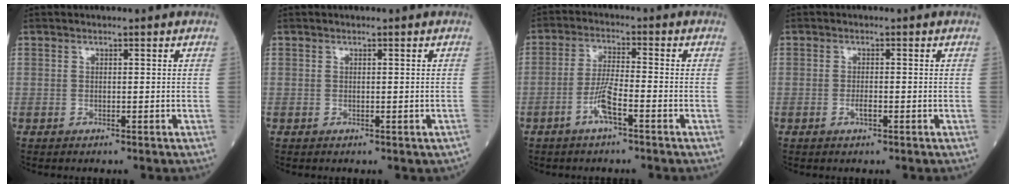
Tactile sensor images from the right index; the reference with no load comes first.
{"total": 0.0}
{"total": 5.0, "force": [-2.5, 0.3, 4.3], "torque": [-0.088, 0.003, -0.052]}
{"total": 1.3, "force": [-0.5, 0.3, 1.1], "torque": [-0.023, 0.000, -0.010]}